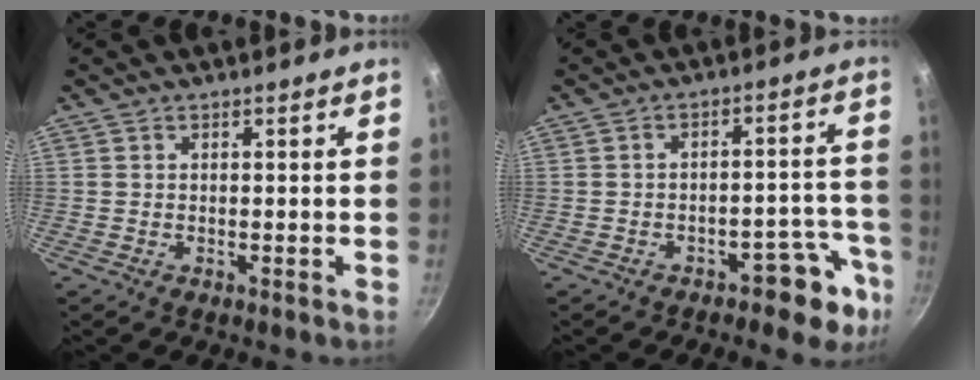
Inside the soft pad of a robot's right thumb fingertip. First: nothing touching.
{"total": 8.3, "force": [-4.9, 4.4, 5.1], "torque": [-0.011, 0.061, -0.050]}